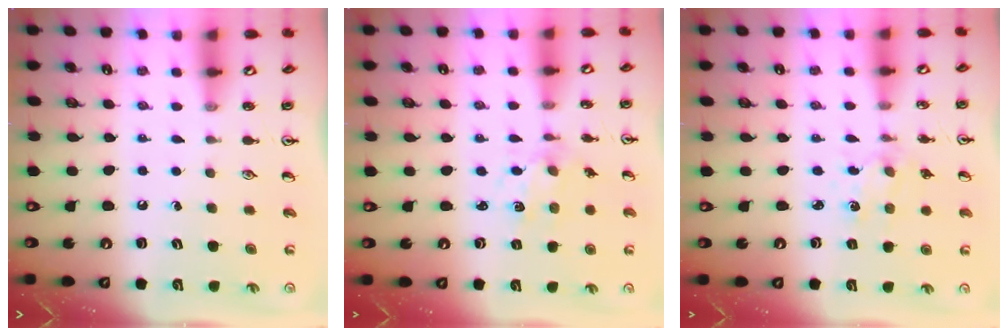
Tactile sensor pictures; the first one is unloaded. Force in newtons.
{"total": 2.6, "press": 2.5, "slide": 0.4}
{"total": 1.4, "press": 1.4, "slide": 0.3}